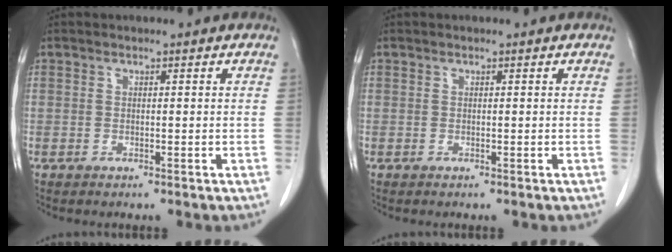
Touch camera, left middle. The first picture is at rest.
{"total": 0.0}